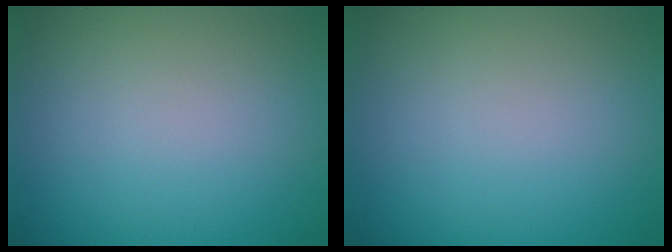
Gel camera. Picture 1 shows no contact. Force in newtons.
{"total": 0.0}